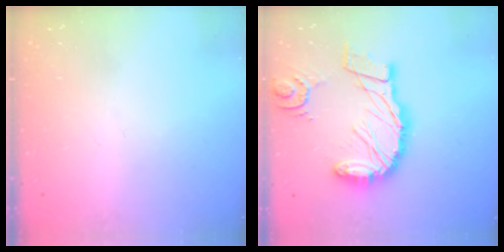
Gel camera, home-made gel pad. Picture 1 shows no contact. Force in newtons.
{"total": 21.6, "press": 21.5, "slide": 2.6}